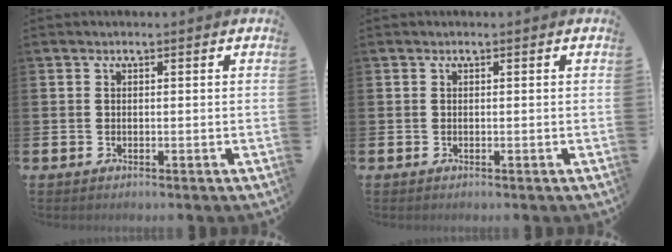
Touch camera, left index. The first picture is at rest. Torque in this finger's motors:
{"motor_torque": [-0.09, -0.03, -0.01, -0.03]}